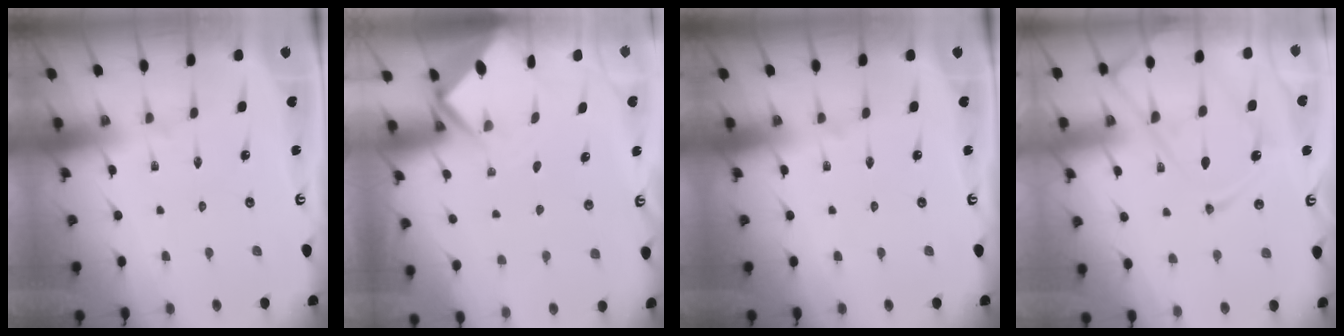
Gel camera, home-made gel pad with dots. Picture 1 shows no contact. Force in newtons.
{"total": 3.4, "press": 3.4, "slide": 0.2}
{"total": 0.0}
{"total": 15.5, "press": 15.4, "slide": 1.7}